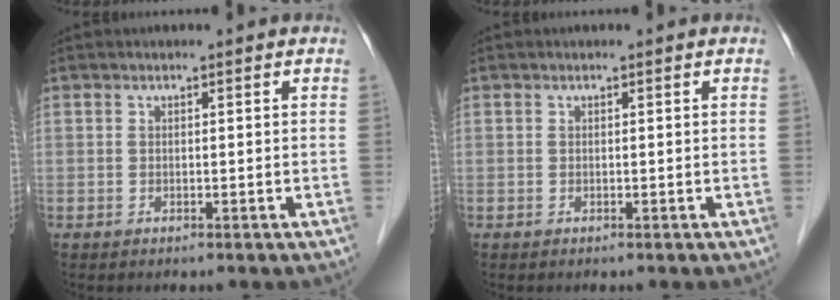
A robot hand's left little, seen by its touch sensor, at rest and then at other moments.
{"total": 0.0}